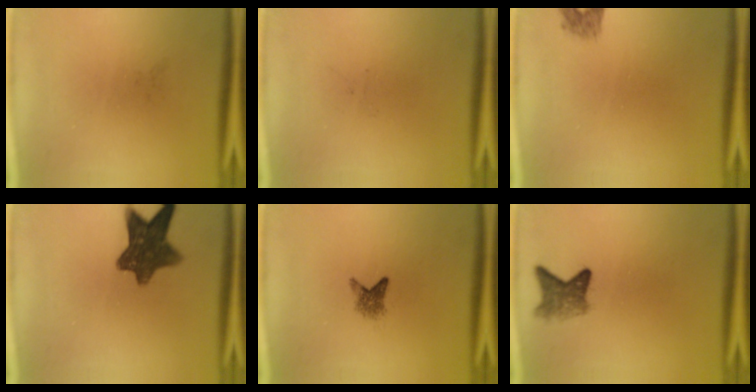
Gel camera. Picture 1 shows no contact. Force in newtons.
{"total": 0.0}
{"total": 1.4}
{"total": 10.0}
{"total": 2.1}
{"total": 3.7}